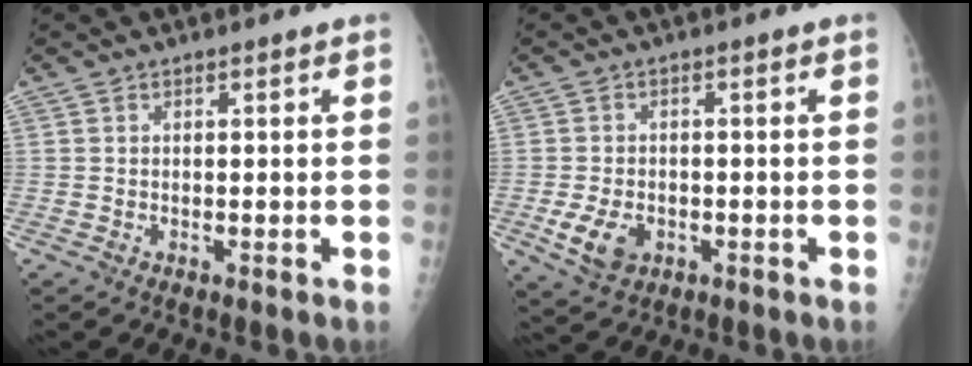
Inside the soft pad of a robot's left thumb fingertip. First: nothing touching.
{"total": 5.9, "force": [-2.0, 4.3, 3.6], "torque": [-0.062, -0.002, -0.029]}